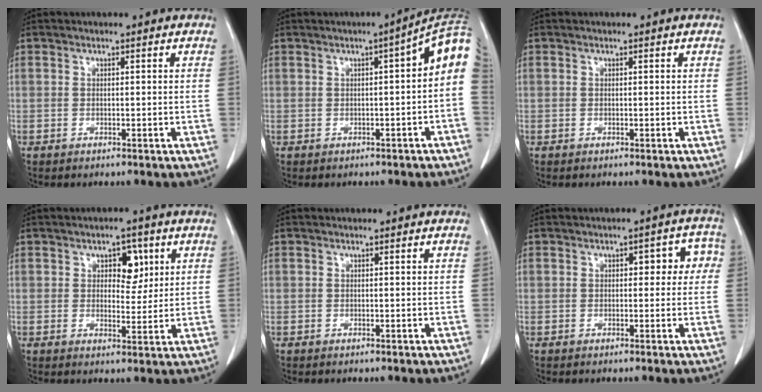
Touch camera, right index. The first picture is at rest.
{"total": 6.7, "force": [0.2, 1.0, 6.6], "torque": [-0.079, 0.023, -0.008]}
{"total": 0.0}
{"total": 4.8, "force": [1.8, 2.7, 3.5], "torque": [-0.042, 0.006, 0.027]}
{"total": 0.0}
{"total": 4.6, "force": [0.7, 2.4, 3.9], "torque": [-0.031, 0.032, 0.004]}